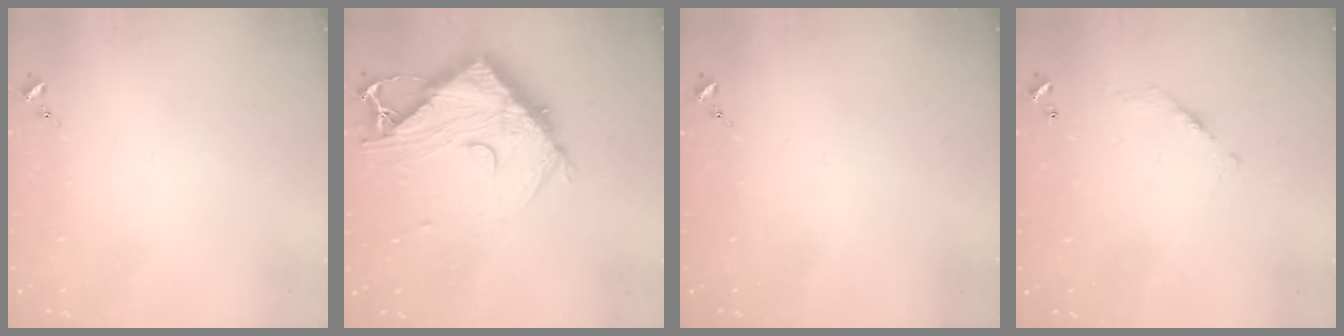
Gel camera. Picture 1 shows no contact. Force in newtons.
{"total": 13.2, "press": 13.1, "slide": 1.4}
{"total": 0.0}
{"total": 6.8, "press": 6.8, "slide": 0.5}